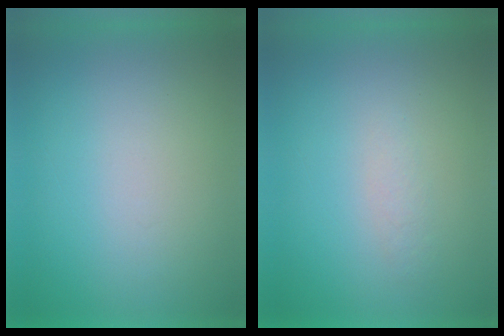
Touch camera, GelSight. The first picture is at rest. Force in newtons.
{"total": 1.3}